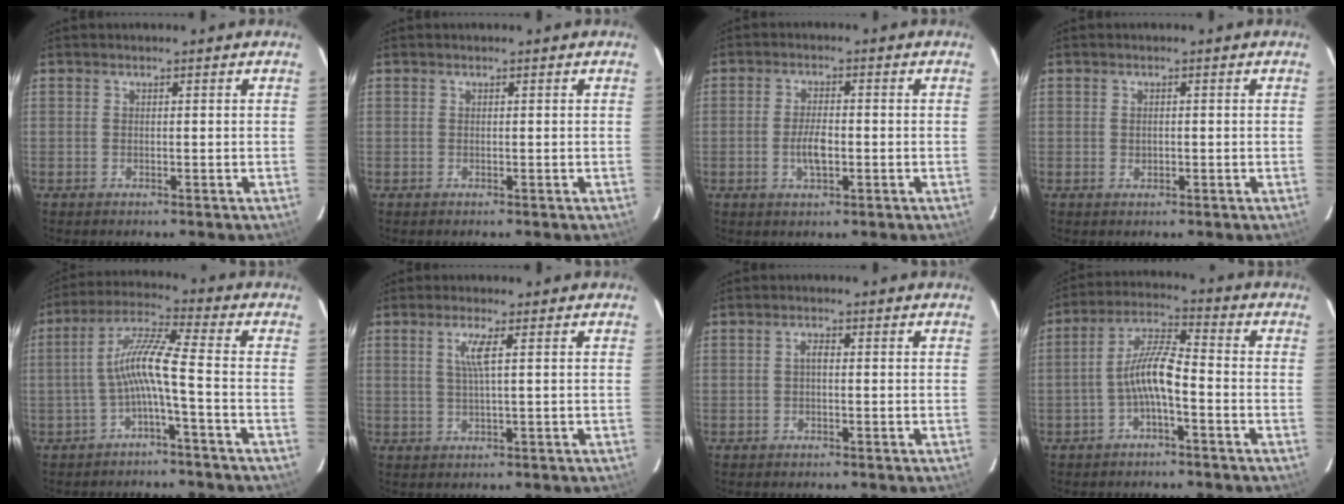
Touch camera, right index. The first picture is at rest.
{"total": 0.0}
{"total": 4.6, "force": [-1.2, 1.8, 4.0], "torque": [-0.079, -0.001, -0.020]}
{"total": 1.1, "force": [-0.2, 0.8, 0.7], "torque": [-0.012, 0.002, -0.003]}
{"total": 7.7, "force": [-2.6, -0.4, 7.3], "torque": [-0.165, 0.016, -0.048]}
{"total": 3.2, "force": [1.0, -0.5, 3.1], "torque": [-0.060, -0.002, 0.019]}
{"total": 1.2, "force": [-0.2, 0.5, 1.0], "torque": [-0.020, 0.007, -0.006]}
{"total": 7.4, "force": [-2.7, 1.4, 6.7], "torque": [-0.142, 0.016, -0.052]}